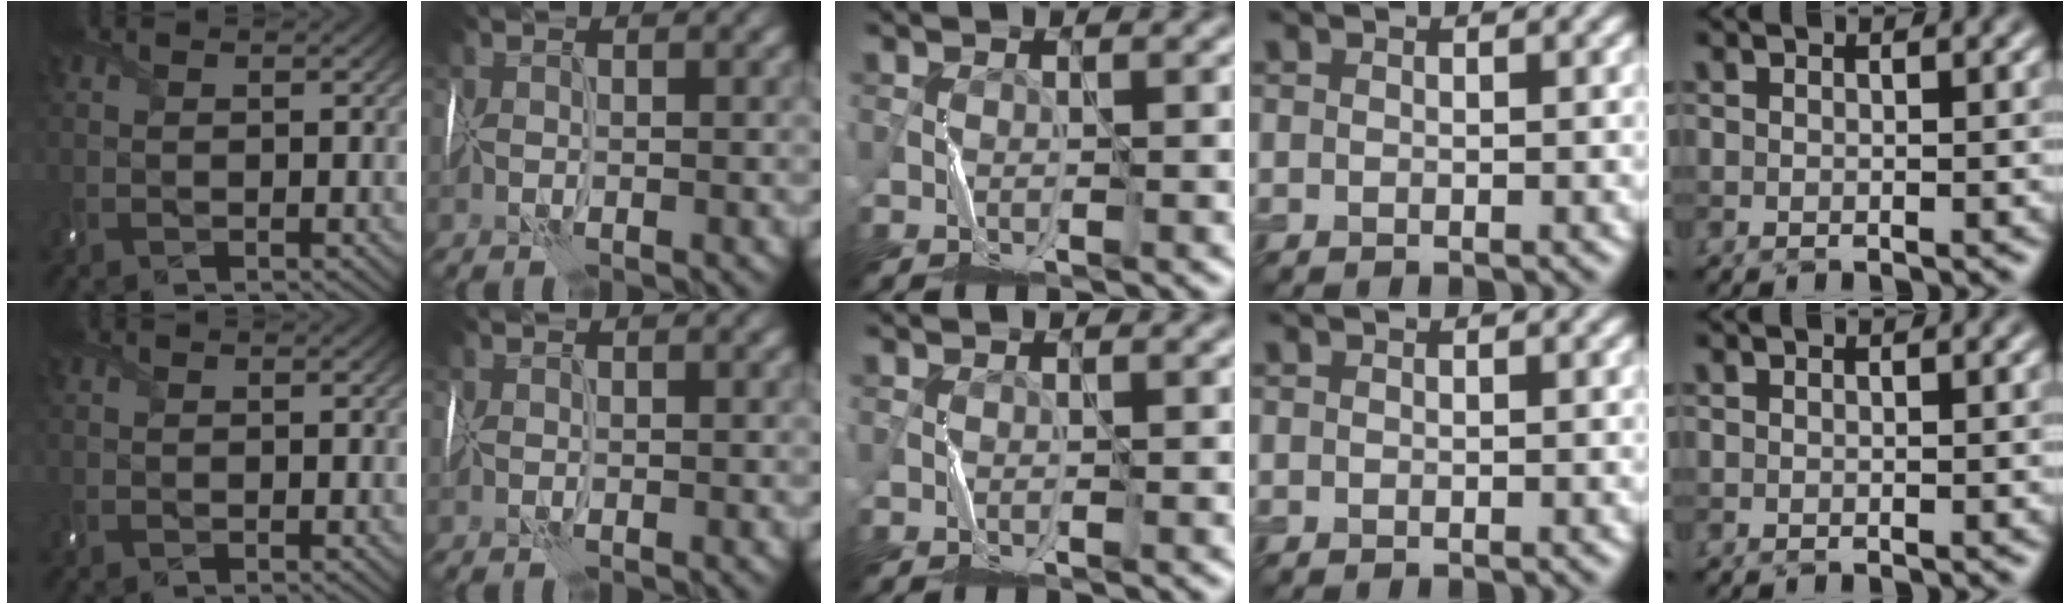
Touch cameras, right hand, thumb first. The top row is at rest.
{}